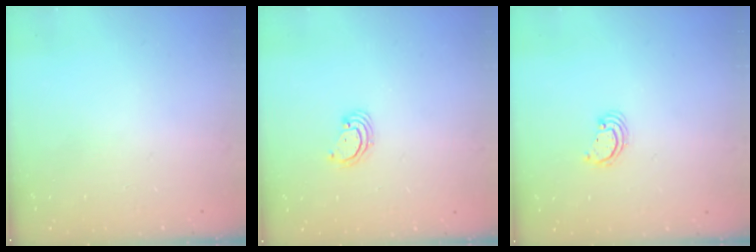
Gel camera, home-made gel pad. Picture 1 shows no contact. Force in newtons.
{"total": 2.4, "press": 2.4, "slide": 0.2}
{"total": 2.2, "press": 2.2, "slide": 0.2}